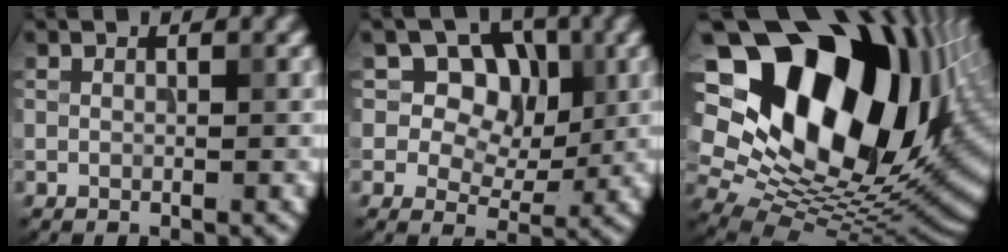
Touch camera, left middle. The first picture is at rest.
{"total": 7.4, "force": [2.8, 5.6, 4.0], "torque": [-0.061, 0.008, 0.028]}
{"total": 21.6, "force": [7.2, 13.4, 15.3], "torque": [-0.259, 0.018, 0.151]}